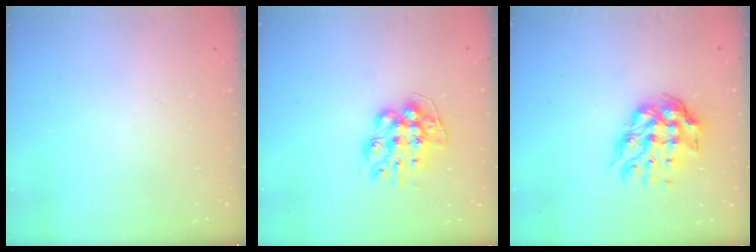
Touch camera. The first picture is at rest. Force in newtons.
{"total": 11.3, "press": 11.3, "slide": 1.0}
{"total": 11.3, "press": 11.2, "slide": 1.3}